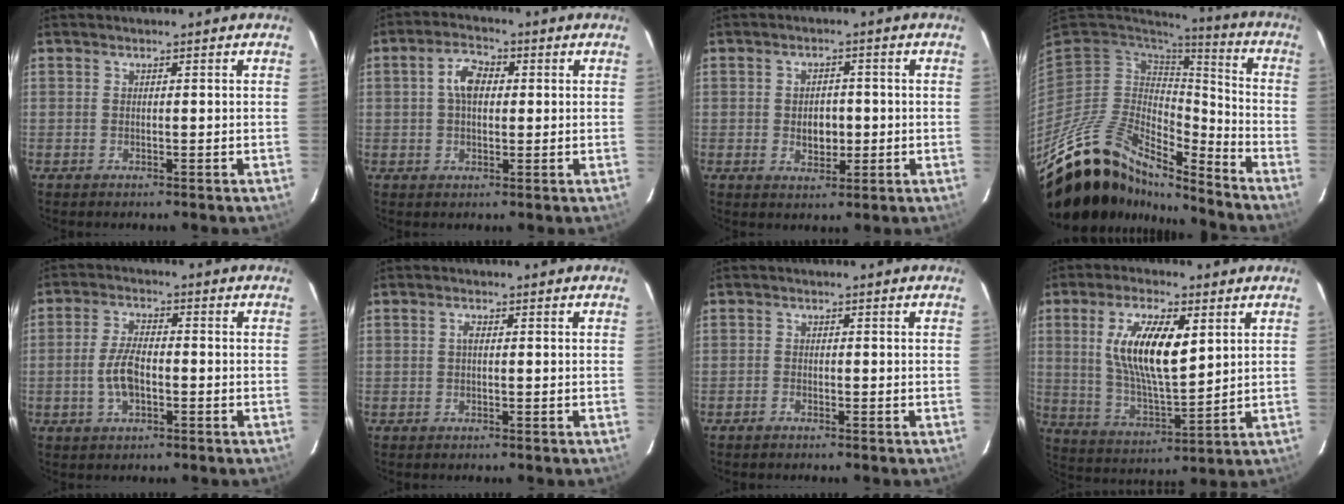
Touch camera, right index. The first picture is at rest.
{"total": 5.4, "force": [0.8, 3.4, 4.1], "torque": [-0.077, 0.018, 0.014]}
{"total": 4.5, "force": [-0.5, 3.3, 3.1], "torque": [-0.053, 0.001, -0.003]}
{"total": 21.7, "force": [-16.9, 8.9, 10.4], "torque": [-0.206, -0.016, -0.296]}
{"total": 5.9, "force": [-1.6, 2.6, 5.0], "torque": [-0.106, 0.005, -0.029]}
{"total": 1.0, "force": [0.0, 0.5, 0.9], "torque": [-0.018, 0.005, -0.002]}
{"total": 0.9, "force": [-0.8, 0.4, 0.1], "torque": [-0.007, 0.003, -0.020]}
{"total": 13.6, "force": [4.1, 4.8, 12.1], "torque": [-0.230, 0.003, 0.083]}